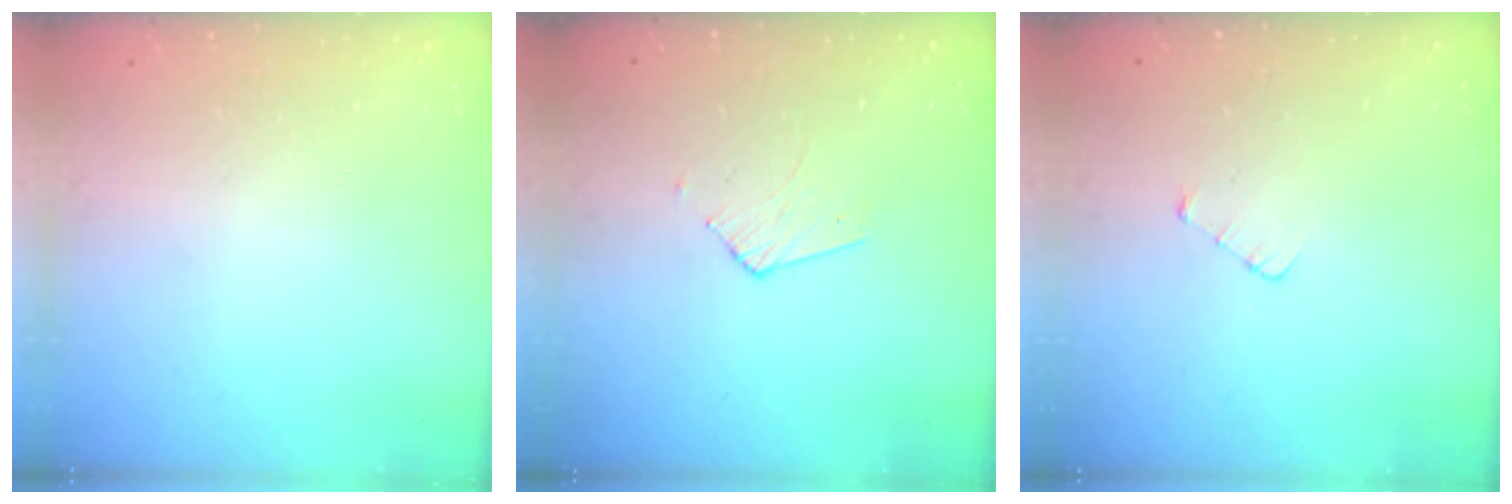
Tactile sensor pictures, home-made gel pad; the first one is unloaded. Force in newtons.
{"total": 2.9, "press": 2.9, "slide": 0.2}
{"total": 2.9, "press": 2.9, "slide": 0.3}